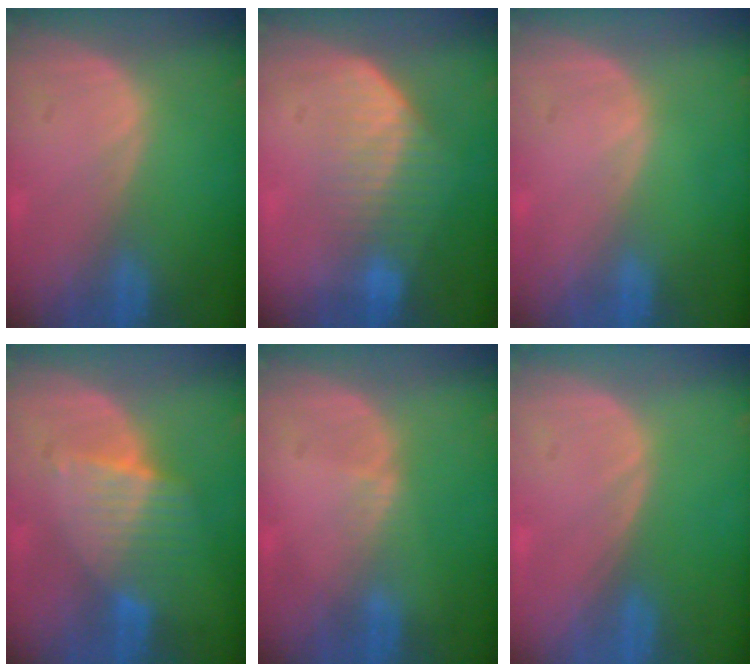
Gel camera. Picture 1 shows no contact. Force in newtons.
{"total": 7.2, "press": 6.1, "slide": 3.8}
{"total": 0.0}
{"total": 6.9, "press": 6.0, "slide": 3.3}
{"total": 0.8, "press": 0.8, "slide": 0.2}
{"total": 0.0}